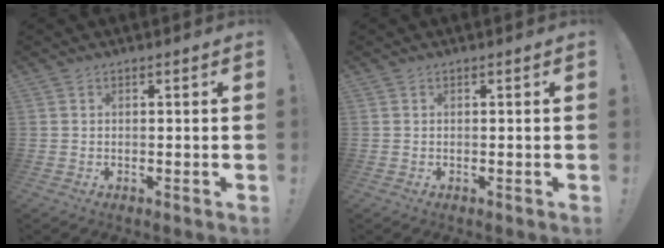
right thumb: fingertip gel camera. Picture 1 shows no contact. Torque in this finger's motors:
{"motor_torque": [0.00, 0.00, 0.00, 0.00, 0.00]}